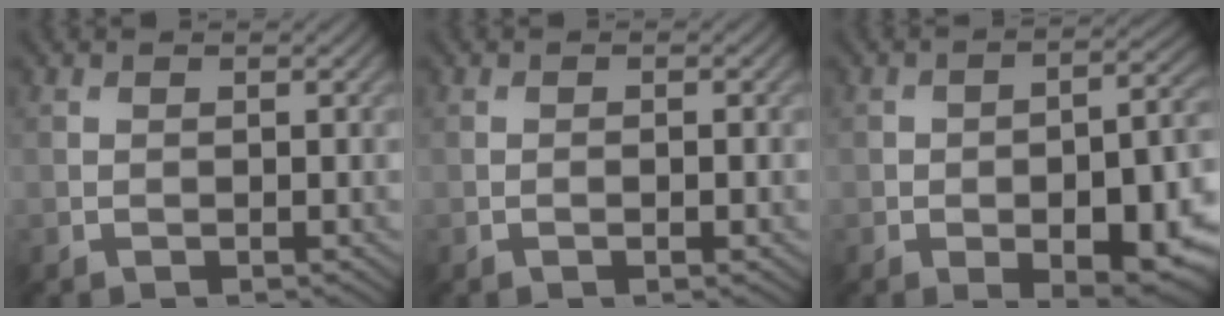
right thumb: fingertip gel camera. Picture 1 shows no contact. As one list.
[{"total": 1.2, "force": [-0.4, 0.2, 1.1], "torque": [-0.018, -0.001, -0.006]}, {"total": 12.8, "force": [-4.5, 5.9, 10.4], "torque": [-0.128, -0.020, -0.053]}]